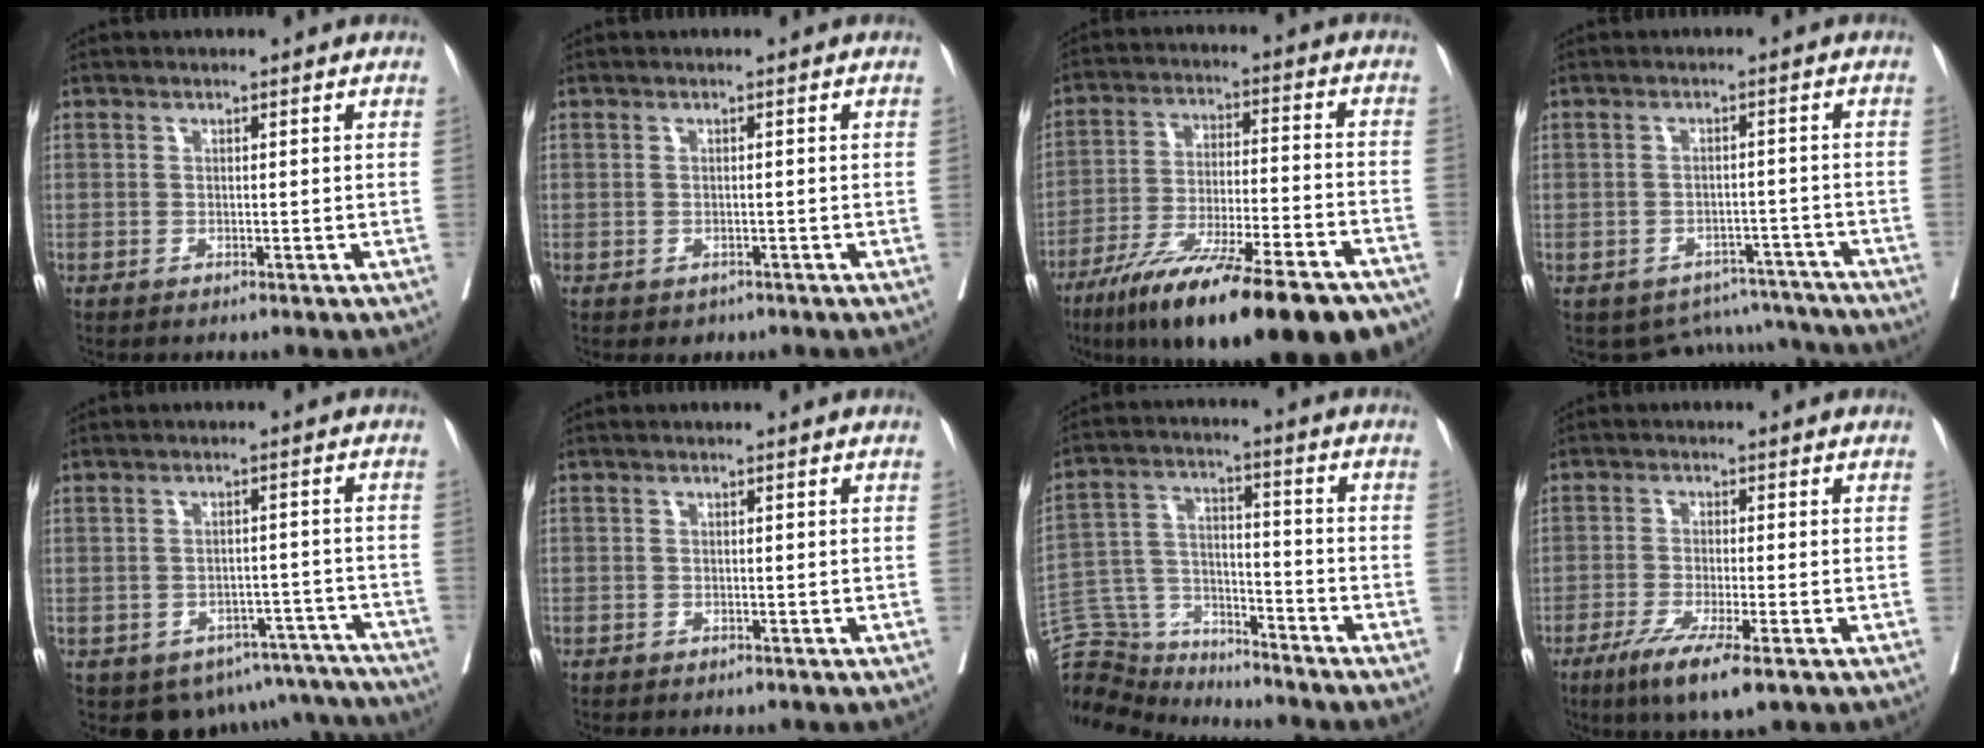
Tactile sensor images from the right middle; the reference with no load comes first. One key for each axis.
{"total": 1.2, "fx": -0.6, "fy": 0.9, "fz": 0.3, "tx": -0.007, "ty": 0.001, "tz": -0.003}
{"total": 25.2, "fx": -18.1, "fy": 4.0, "fz": 17.1, "tx": -0.219, "ty": -0.019, "tz": -0.284}
{"total": 8.6, "fx": -7.8, "fy": 3.8, "fz": -0.4, "tx": 0.022, "ty": 0.035, "tz": -0.090}
{"total": 13.0, "fx": -10.7, "fy": 6.9, "fz": 2.5, "tx": -0.018, "ty": 0.033, "tz": -0.116}
{"total": 1.0, "fx": -0.5, "fy": 0.8, "fz": 0.0, "tx": -0.005, "ty": 0.005, "tz": -0.010}
{"total": 13.4, "fx": -13.0, "fy": 3.3, "fz": 1.5, "tx": -0.037, "ty": 0.051, "tz": -0.225}
{"total": 8.0, "fx": -4.7, "fy": 0.7, "fz": 6.4, "tx": -0.113, "ty": -0.022, "tz": -0.077}